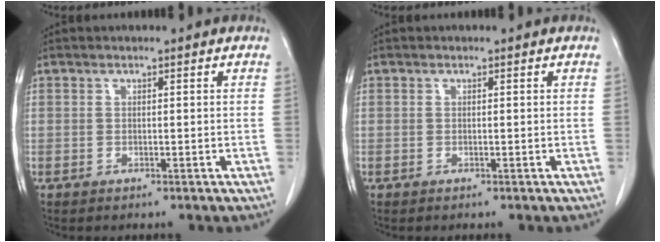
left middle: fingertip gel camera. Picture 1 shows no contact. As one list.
[{"total": 0.0}]